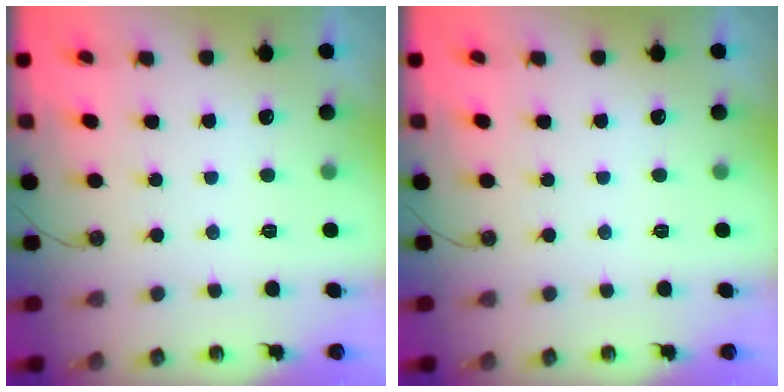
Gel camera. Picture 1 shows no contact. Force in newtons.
{"total": 0.0}